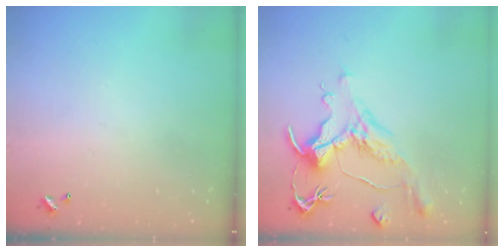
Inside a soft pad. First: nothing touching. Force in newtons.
{"total": 1.1, "press": 0.0, "slide": 1.1}